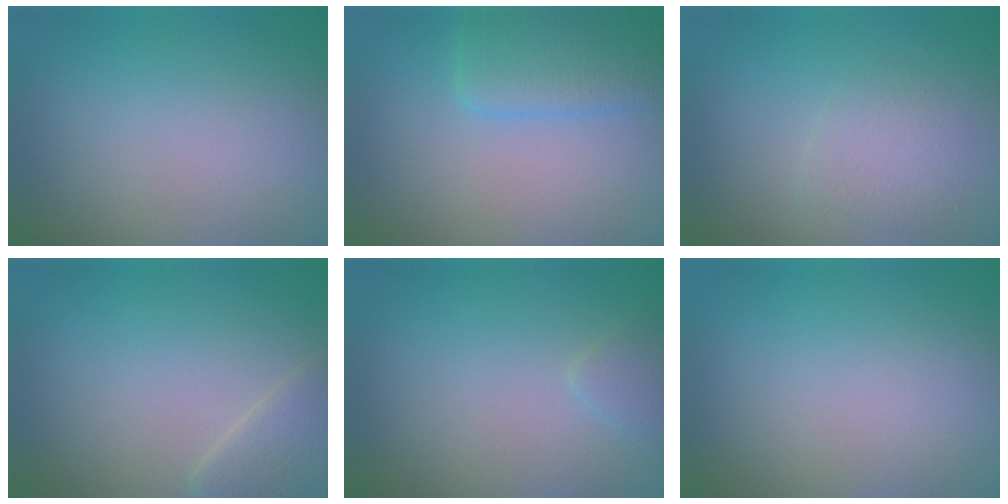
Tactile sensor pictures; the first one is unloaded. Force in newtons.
{"total": 3.9, "press": 3.8, "slide": 0.3}
{"total": 2.0, "press": 2.0, "slide": 0.2}
{"total": 2.7, "press": 2.6, "slide": 0.2}
{"total": 1.1, "press": 1.1, "slide": 0.1}
{"total": 0.0}